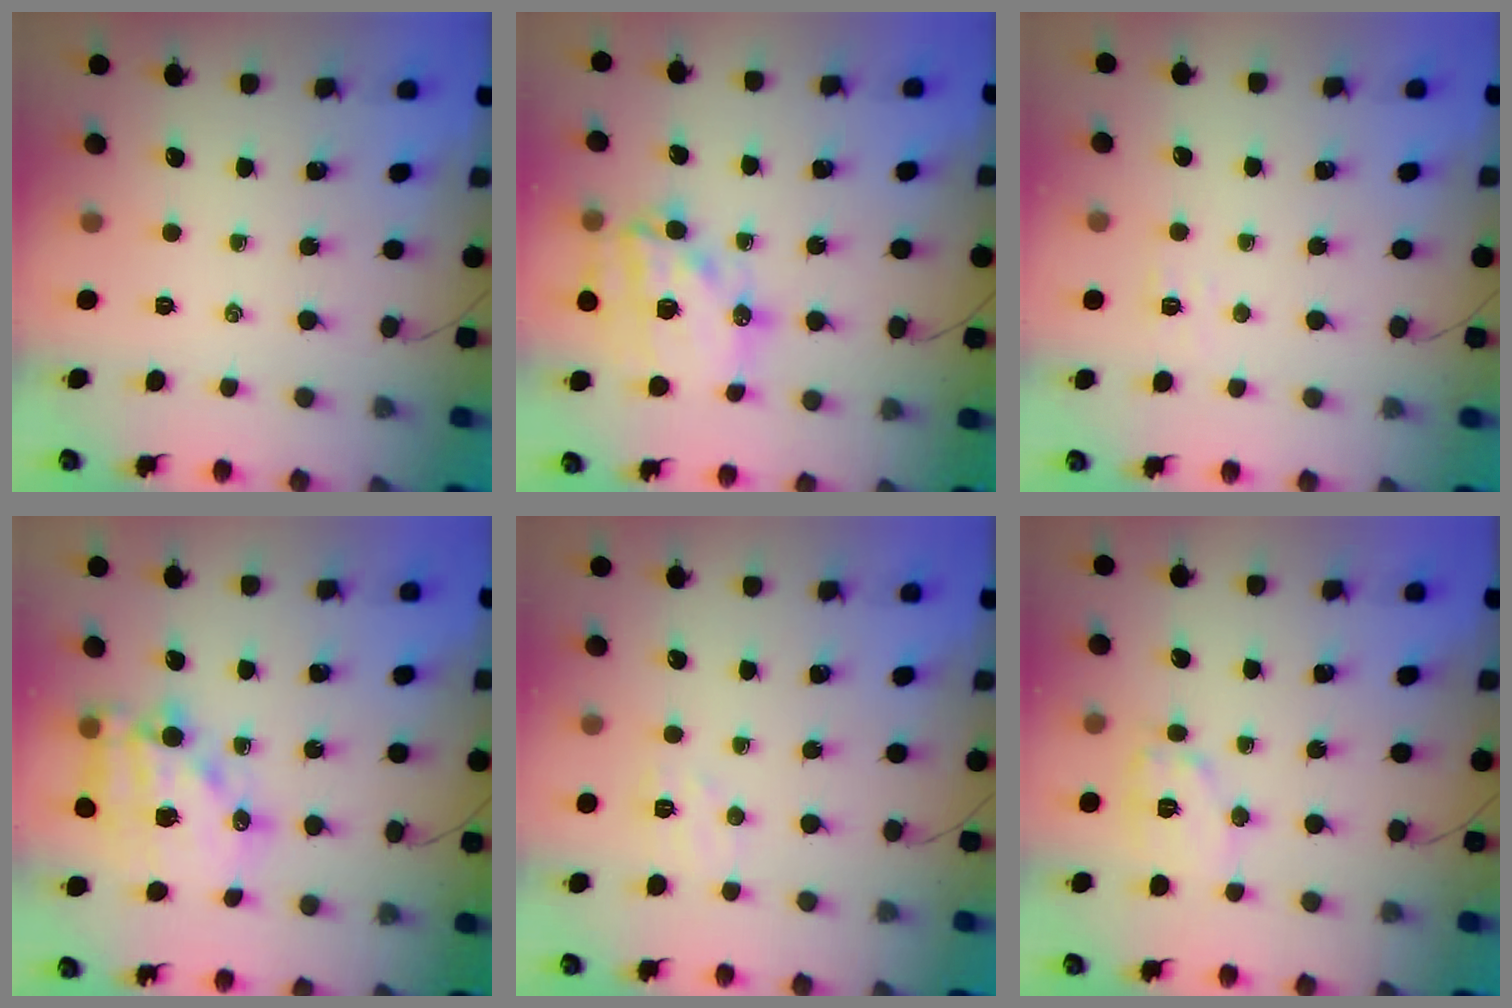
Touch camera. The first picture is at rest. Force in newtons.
{"total": 19.2, "press": 18.8, "slide": 3.9}
{"total": 2.8, "press": 2.7, "slide": 0.8}
{"total": 15.4, "press": 15.0, "slide": 3.2}
{"total": 5.9, "press": 5.7, "slide": 1.4}
{"total": 9.2, "press": 9.2, "slide": 0.5}